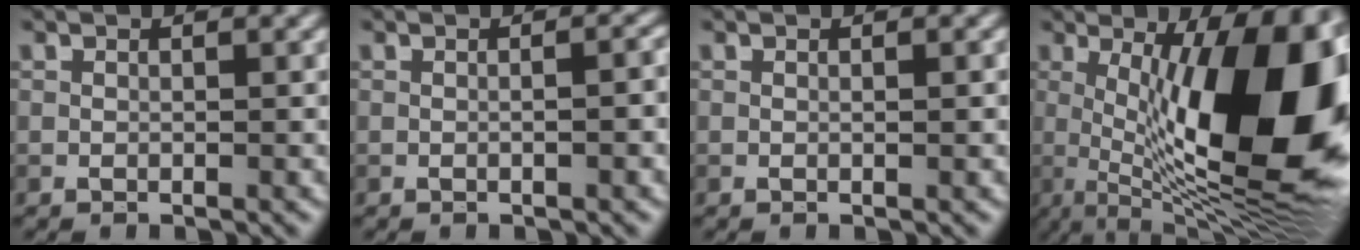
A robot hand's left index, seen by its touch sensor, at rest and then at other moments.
{"total": 2.4, "force": [-0.1, 1.0, 2.2], "torque": [-0.004, 0.006, -0.009]}
{"total": 0.5, "force": [0.0, 0.1, 0.5], "torque": [-0.008, 0.000, 0.001]}
{"total": 17.0, "force": [1.1, 6.0, 15.9], "torque": [-0.208, 0.011, 0.012]}